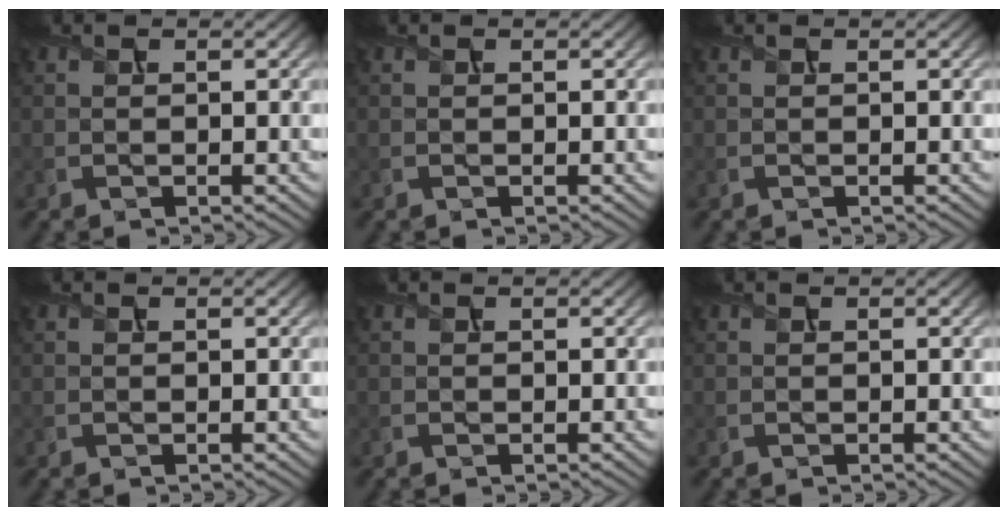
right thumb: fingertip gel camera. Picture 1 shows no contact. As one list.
[{"total": 0.0}, {"total": 0.0}, {"total": 0.0}, {"total": 0.0}, {"total": 0.0}]